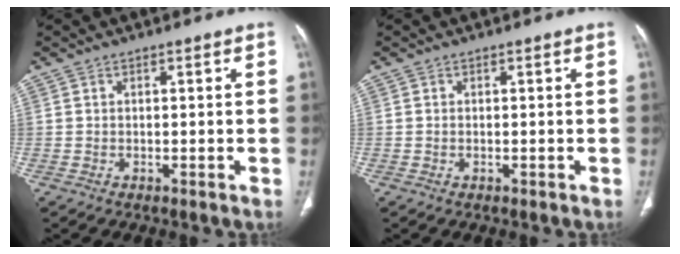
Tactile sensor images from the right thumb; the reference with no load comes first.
{"total": 0.0}